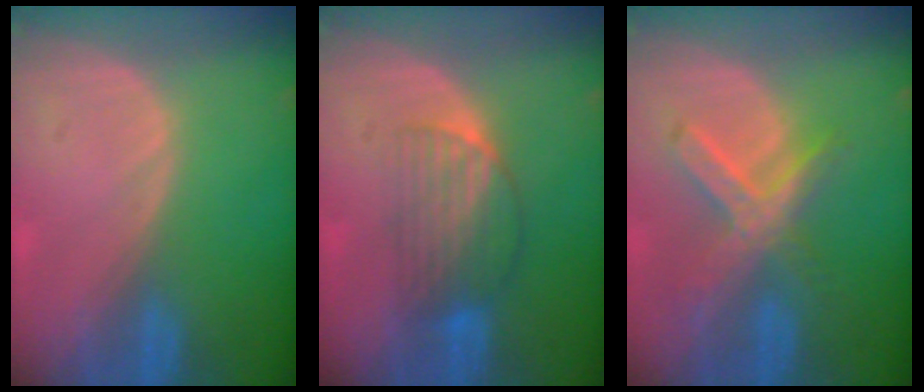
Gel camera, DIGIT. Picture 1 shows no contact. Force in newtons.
{"total": 6.5, "press": 5.7, "slide": 3.2}
{"total": 7.5, "press": 6.4, "slide": 3.8}